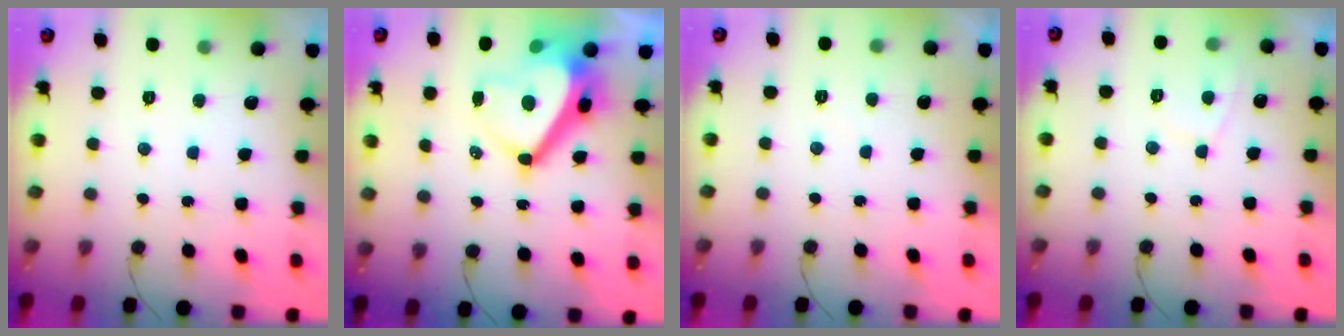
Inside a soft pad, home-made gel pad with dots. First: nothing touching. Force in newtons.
{"total": 10.9, "press": 10.7, "slide": 1.7}
{"total": 0.7, "press": 0.5, "slide": 0.5}
{"total": 2.5, "press": 2.4, "slide": 0.6}